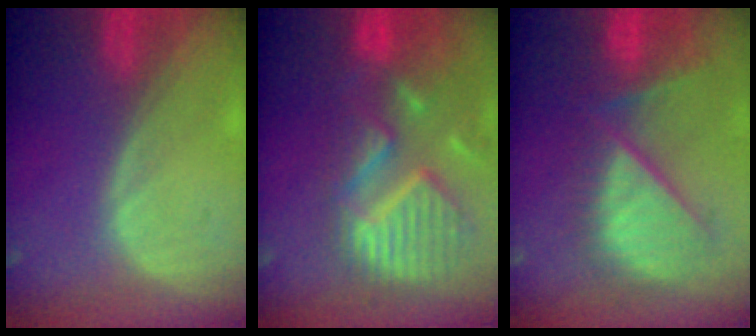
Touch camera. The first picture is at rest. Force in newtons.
{"total": 12.9, "press": 10.9, "slide": 7.0}
{"total": 10.1, "press": 9.5, "slide": 3.5}